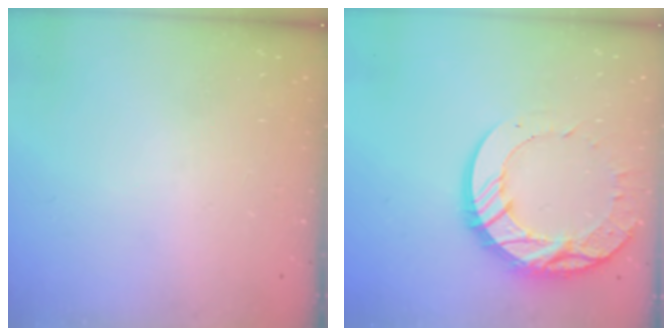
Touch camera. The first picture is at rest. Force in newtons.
{"total": 16.6, "press": 16.5, "slide": 1.3}